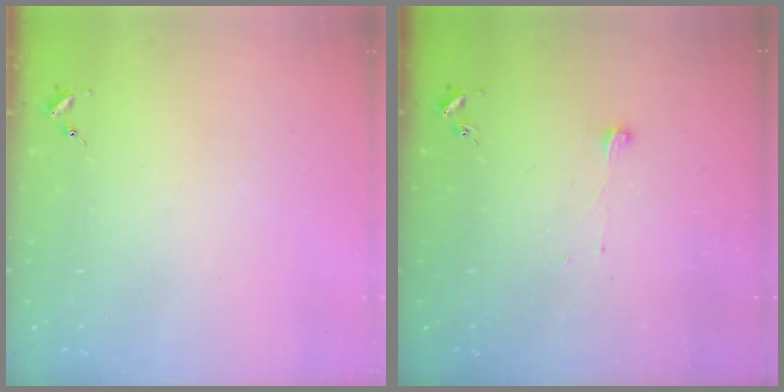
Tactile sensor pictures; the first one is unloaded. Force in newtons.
{"total": 3.8, "press": 3.8, "slide": 0.3}